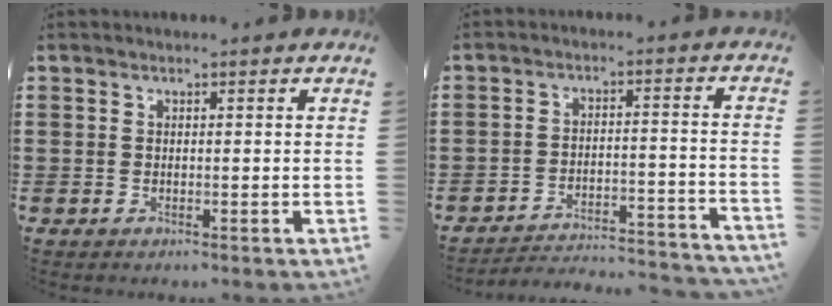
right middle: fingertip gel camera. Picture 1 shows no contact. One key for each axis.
{"total": 3.6, "fx": -3.5, "fy": 0.3, "fz": 1.1, "tx": -0.024, "ty": -0.002, "tz": -0.076}